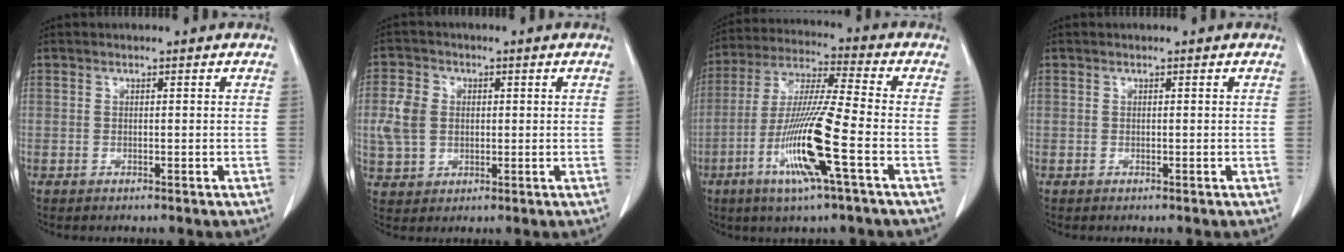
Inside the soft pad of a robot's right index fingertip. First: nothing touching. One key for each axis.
{"total": 6.3, "fx": 0.4, "fy": 5.0, "fz": 3.8, "tx": -0.098, "ty": 0.014, "tz": 0.012}
{"total": 14.2, "fx": -5.2, "fy": -0.4, "fz": 13.2, "tx": -0.269, "ty": -0.016, "tz": -0.104}
{"total": 0.0}